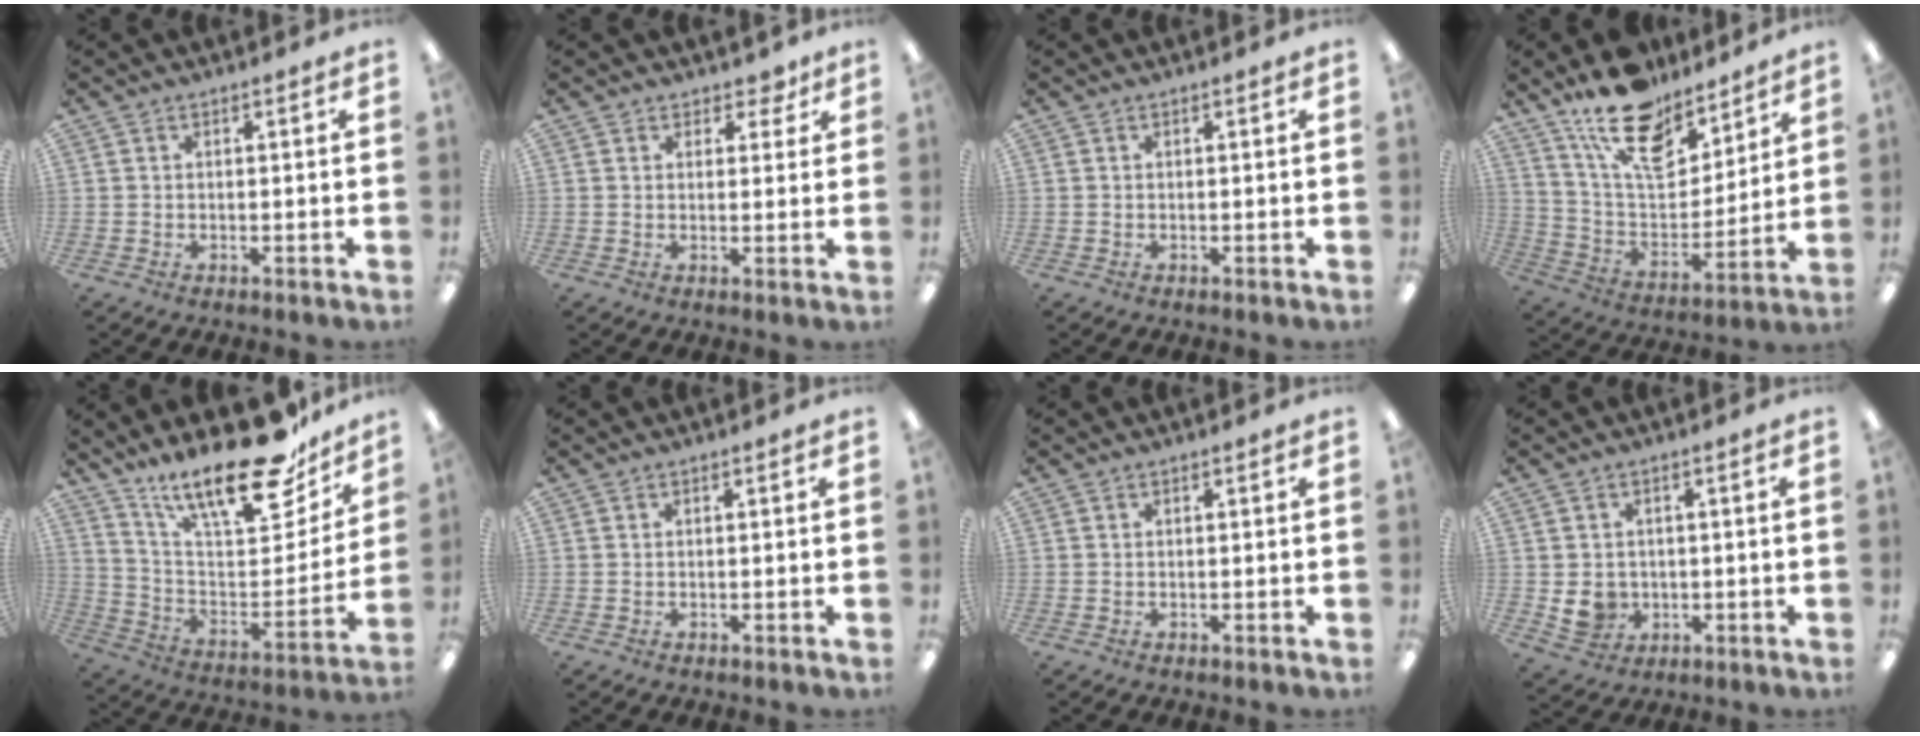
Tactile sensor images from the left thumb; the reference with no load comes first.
{"total": 3.6, "force": [2.3, 2.7, 0.6], "torque": [0.004, -0.009, 0.039]}
{"total": 0.0}
{"total": 18.6, "force": [13.7, 9.0, 8.7], "torque": [-0.154, -0.085, 0.245]}
{"total": 22.5, "force": [17.5, 6.8, 12.5], "torque": [-0.193, -0.123, 0.296]}
{"total": 0.0}
{"total": 0.0}
{"total": 5.6, "force": [-0.2, 5.2, 2.0], "torque": [-0.038, 0.004, 0.000]}